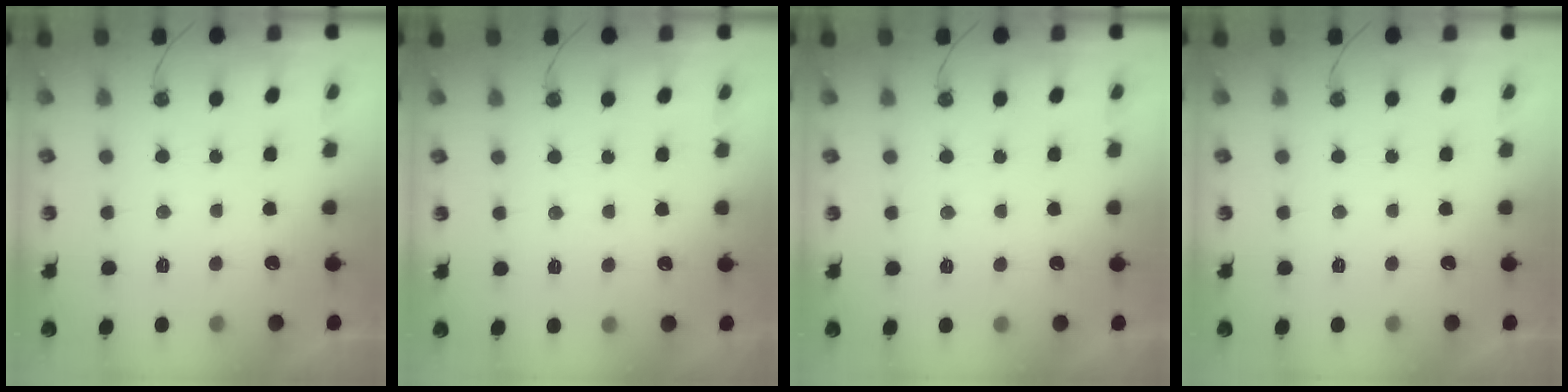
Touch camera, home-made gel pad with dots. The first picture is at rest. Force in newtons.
{"total": 3.5, "press": 3.5, "slide": 0.6}
{"total": 3.2, "press": 3.2, "slide": 0.3}
{"total": 0.0}